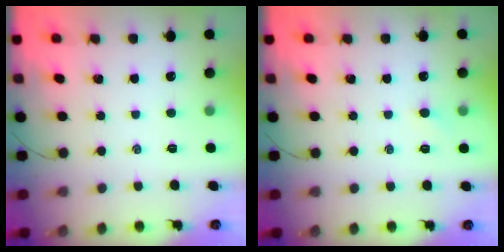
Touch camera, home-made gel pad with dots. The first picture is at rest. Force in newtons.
{"total": 3.3, "press": 3.1, "slide": 0.9}